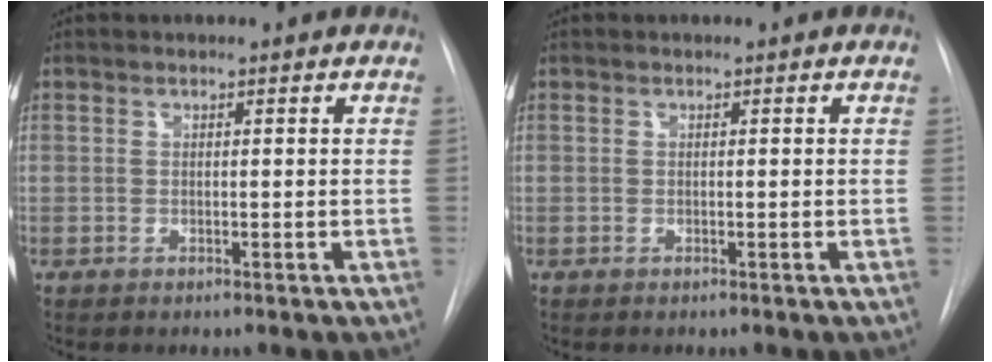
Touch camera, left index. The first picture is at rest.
{"total": 0.0}